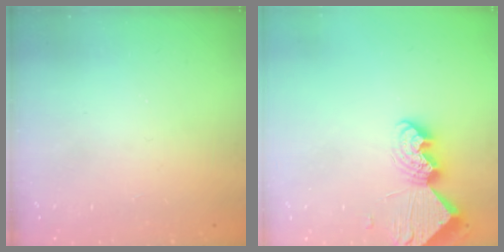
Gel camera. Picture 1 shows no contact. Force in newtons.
{"total": 10.3, "press": 10.3, "slide": 0.9}